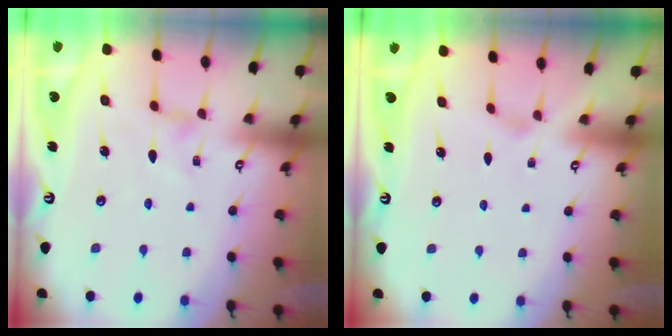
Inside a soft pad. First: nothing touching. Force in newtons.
{"total": 0.0}